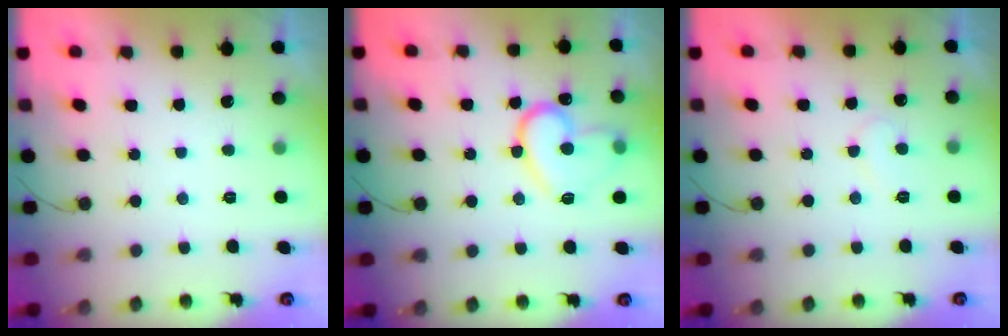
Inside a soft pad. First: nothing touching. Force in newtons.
{"total": 14.8, "press": 14.8, "slide": 0.7}
{"total": 6.9, "press": 6.9, "slide": 0.5}